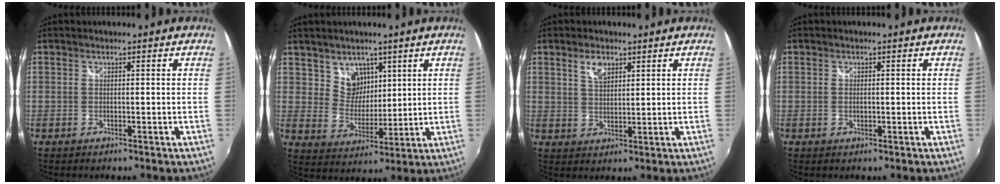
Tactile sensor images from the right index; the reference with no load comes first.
{"total": 6.4, "force": [3.9, 5.0, 1.2], "torque": [-0.010, 0.004, 0.077]}
{"total": 4.2, "force": [2.4, 2.2, 2.6], "torque": [-0.043, 0.005, 0.043]}
{"total": 0.7, "force": [-0.1, 0.5, 0.5], "torque": [-0.011, -0.001, -0.003]}